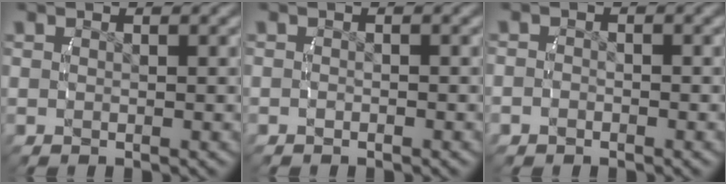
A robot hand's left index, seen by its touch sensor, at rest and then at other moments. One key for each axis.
{"total": 0.6, "fx": -0.5, "fy": 0.3, "fz": 0.0, "tx": -0.006, "ty": 0.003, "tz": -0.010}
{"total": 1.6, "fx": -1.0, "fy": 1.2, "fz": 0.1, "tx": -0.014, "ty": -0.004, "tz": -0.019}